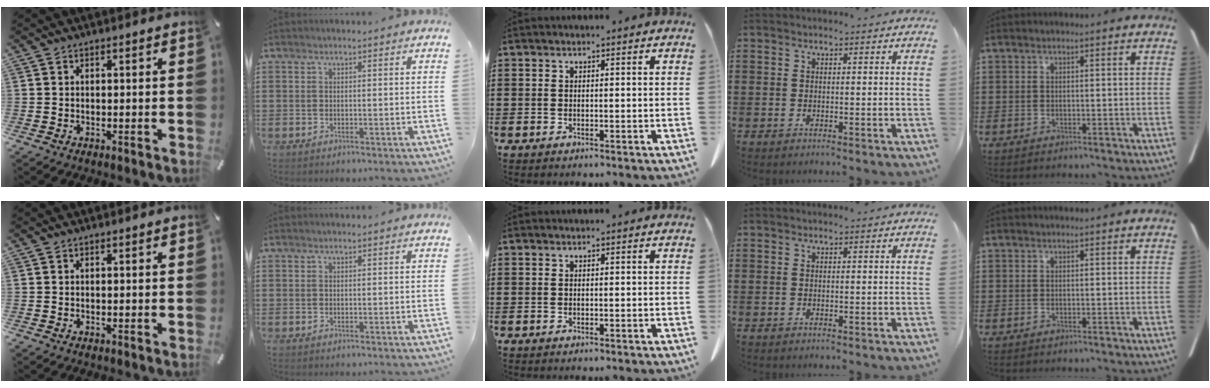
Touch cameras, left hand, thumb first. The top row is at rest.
{}